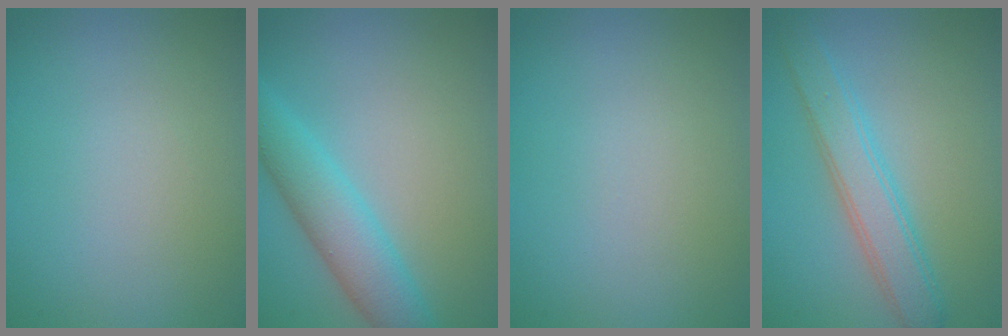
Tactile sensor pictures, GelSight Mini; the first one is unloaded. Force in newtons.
{"total": 4.7, "press": 4.7, "slide": 0.1}
{"total": 0.0}
{"total": 3.7, "press": 3.7, "slide": 0.1}